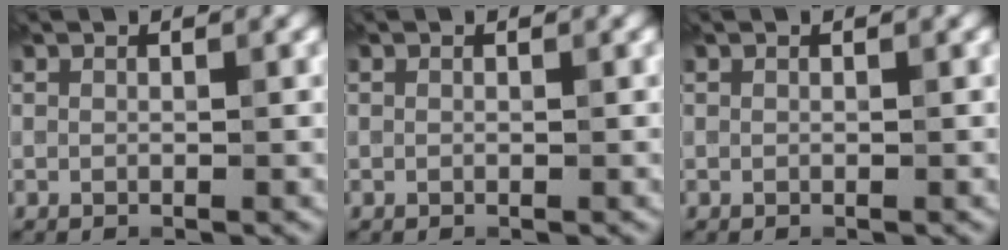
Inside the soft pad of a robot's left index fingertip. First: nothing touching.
{"total": 0.0}
{"total": 0.0}